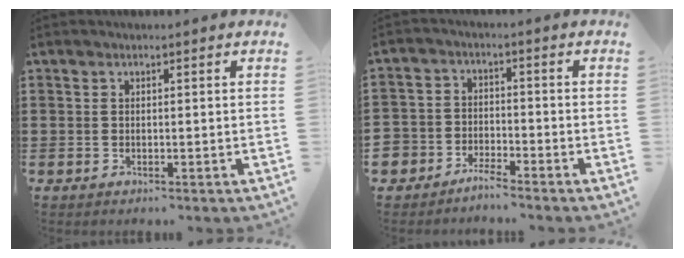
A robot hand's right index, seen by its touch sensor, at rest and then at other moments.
{"total": 3.5, "force": [-3.5, 0.5, -0.1], "torque": [-0.006, -0.001, -0.074]}